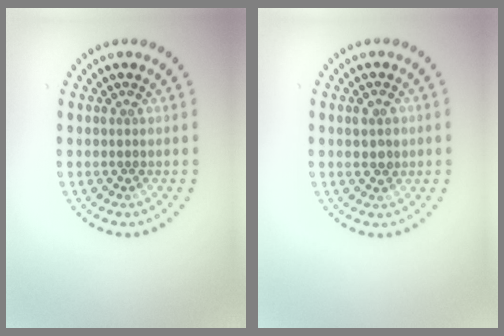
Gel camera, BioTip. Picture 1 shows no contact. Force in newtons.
{"total": 1.8, "press": 1.8, "slide": 0.1}